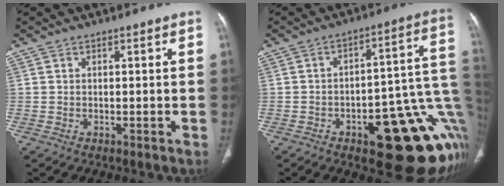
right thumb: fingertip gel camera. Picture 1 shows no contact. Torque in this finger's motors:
{"motor_torque": [2.90, 1.93, 1.23, -1.54, 0.43]}